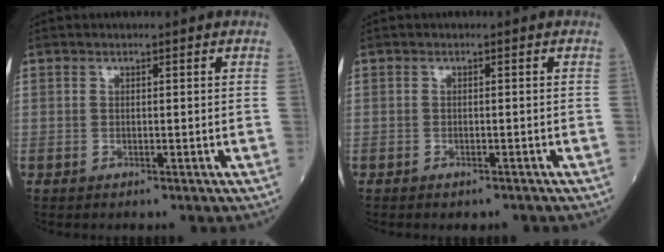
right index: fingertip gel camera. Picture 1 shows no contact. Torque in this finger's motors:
{"motor_torque": [-0.03, 0.02, -0.04, -0.01]}